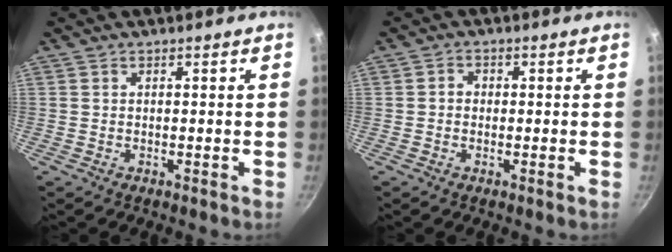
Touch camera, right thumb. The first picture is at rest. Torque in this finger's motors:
{"motor_torque": [-0.35, -0.19, 0.06, 0.04, 0.03]}